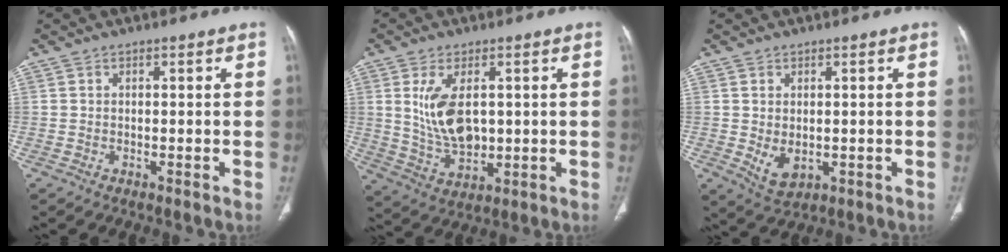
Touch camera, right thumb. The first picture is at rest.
{"total": 10.2, "force": [2.0, 5.6, 8.3], "torque": [-0.154, -0.016, 0.054]}
{"total": 4.6, "force": [-0.4, 2.9, 3.5], "torque": [-0.055, -0.009, 0.009]}